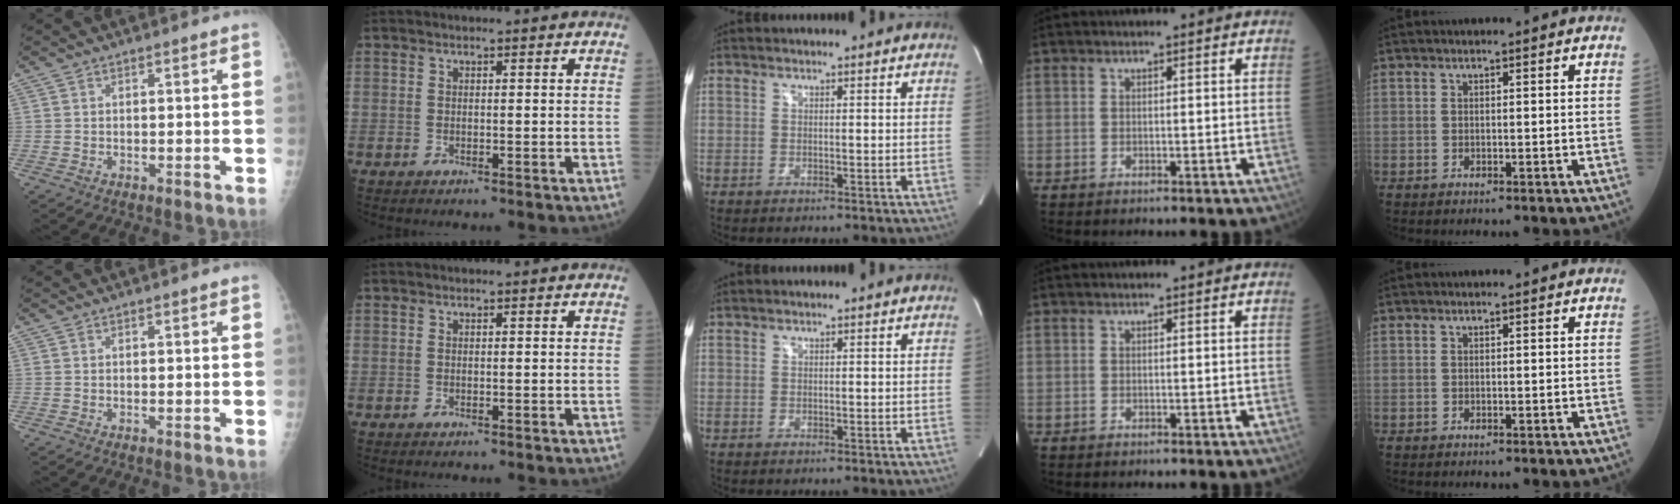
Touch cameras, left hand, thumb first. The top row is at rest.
{}